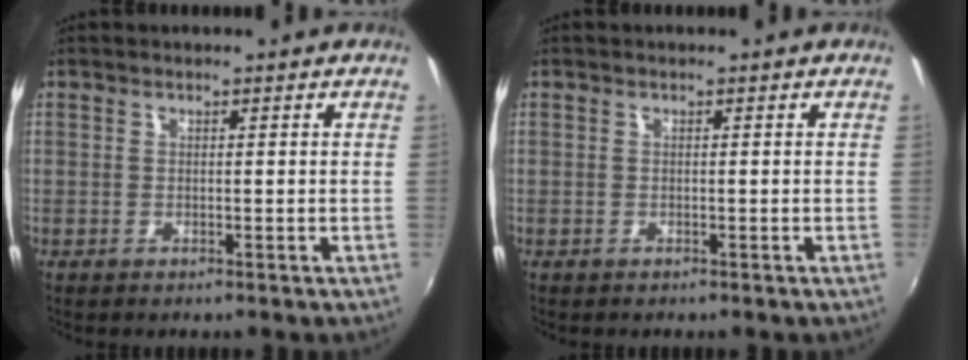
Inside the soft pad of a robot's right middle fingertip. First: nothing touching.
{"total": 0.0}